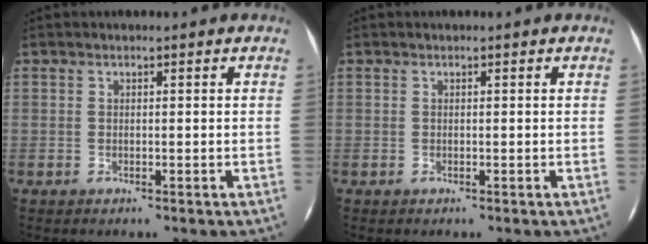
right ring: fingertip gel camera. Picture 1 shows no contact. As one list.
[{"total": 0.0}]